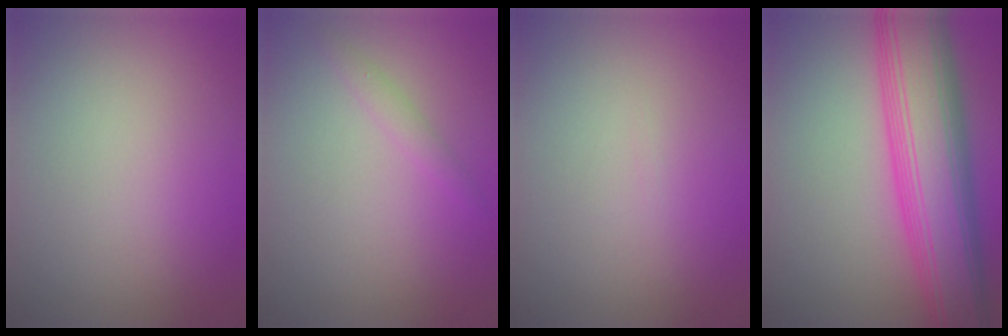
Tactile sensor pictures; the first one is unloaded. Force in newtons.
{"total": 1.1, "press": 1.1, "slide": 0.0}
{"total": 0.0}
{"total": 11.4, "press": 11.4, "slide": 0.2}